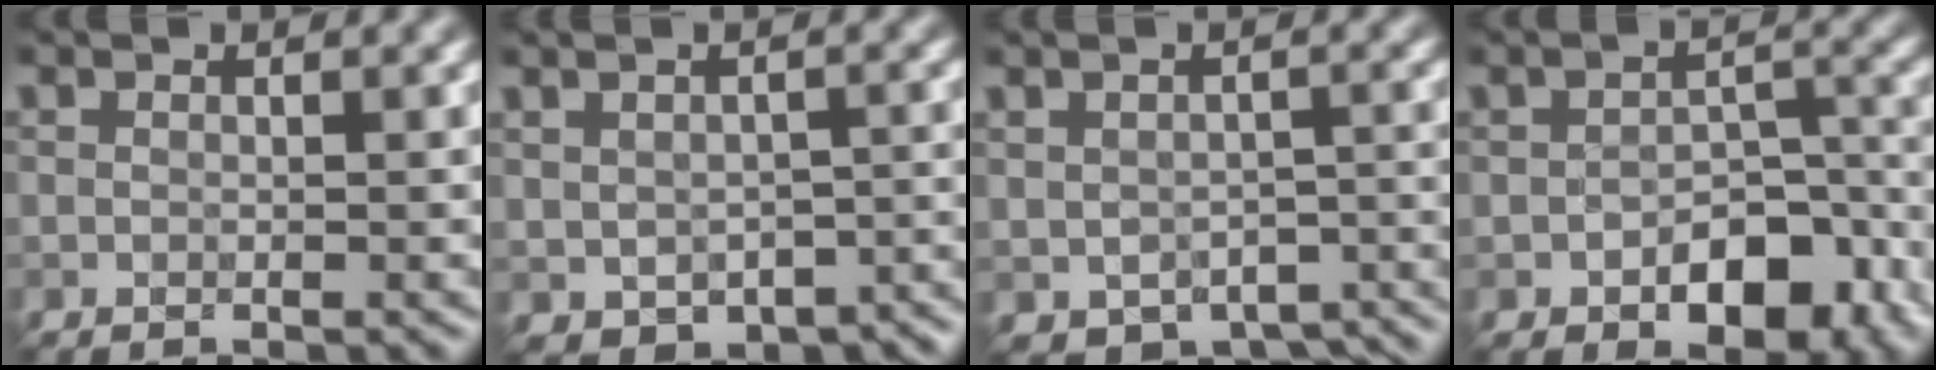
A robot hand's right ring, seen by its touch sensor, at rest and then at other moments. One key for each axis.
{"total": 4.4, "fx": -2.2, "fy": 3.0, "fz": 2.3, "tx": -0.030, "ty": -0.024, "tz": -0.013}
{"total": 4.8, "fx": -3.0, "fy": 2.9, "fz": 2.2, "tx": -0.027, "ty": -0.024, "tz": -0.029}
{"total": 6.1, "fx": -3.2, "fy": 3.7, "fz": 3.7, "tx": -0.043, "ty": -0.005, "tz": -0.042}